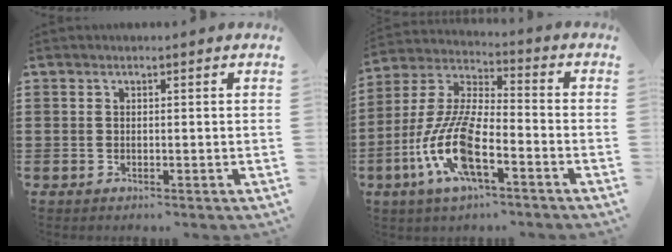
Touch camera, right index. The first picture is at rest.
{"total": 12.1, "force": [-5.2, 3.9, 10.2], "torque": [-0.243, -0.012, -0.105]}